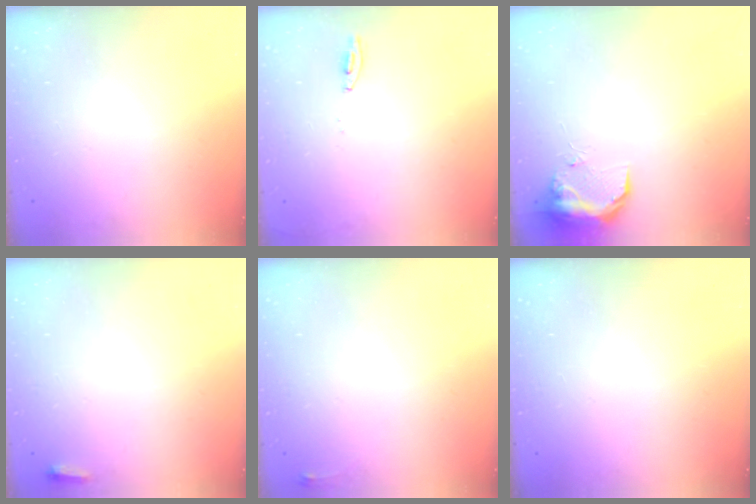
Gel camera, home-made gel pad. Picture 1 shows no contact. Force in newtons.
{"total": 4.6, "press": 4.6, "slide": 0.5}
{"total": 17.0, "press": 11.4, "slide": 12.7}
{"total": 2.7, "press": 2.6, "slide": 0.9}
{"total": 3.6, "press": 3.5, "slide": 0.6}
{"total": 0.0}